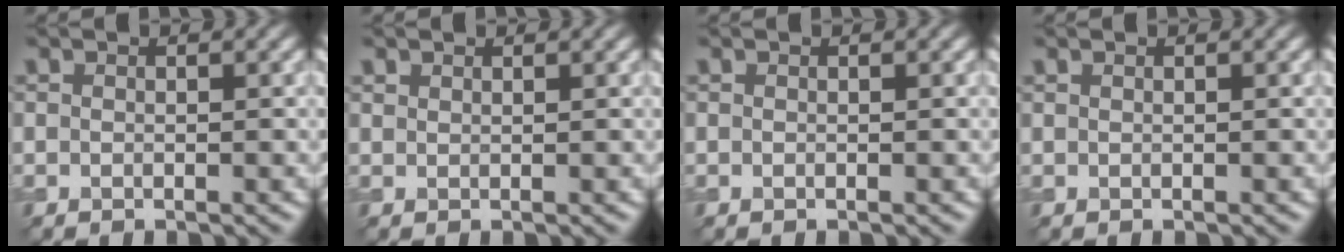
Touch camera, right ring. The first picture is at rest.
{"total": 0.8, "force": [0.8, 0.3, 0.0], "torque": [-0.003, 0.001, 0.017]}
{"total": 0.0}
{"total": 0.0}